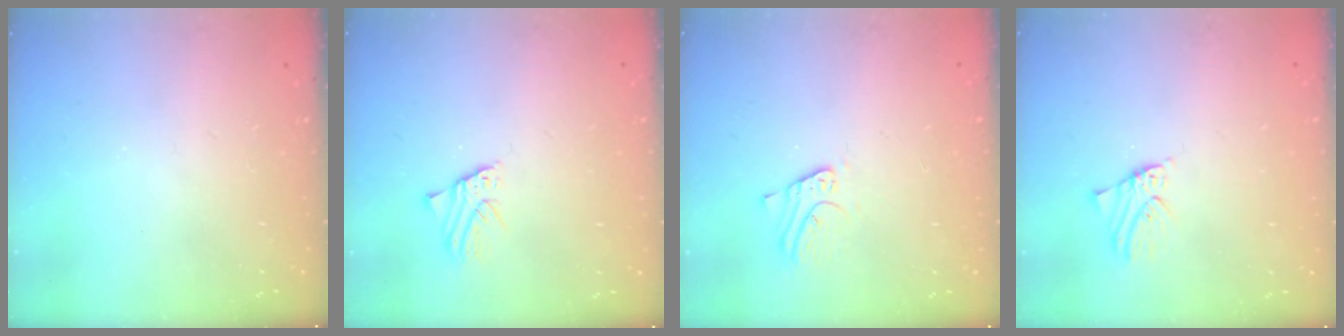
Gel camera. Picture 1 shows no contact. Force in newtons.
{"total": 1.8, "press": 1.8, "slide": 0.2}
{"total": 4.7, "press": 4.7, "slide": 0.3}
{"total": 0.9, "press": 0.9, "slide": 0.1}